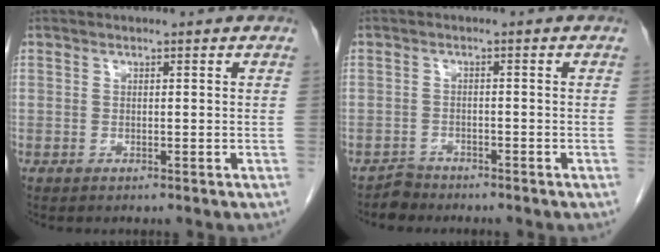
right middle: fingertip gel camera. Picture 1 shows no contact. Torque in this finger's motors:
{"motor_torque": [0.10, -0.31, -0.02, -0.02]}